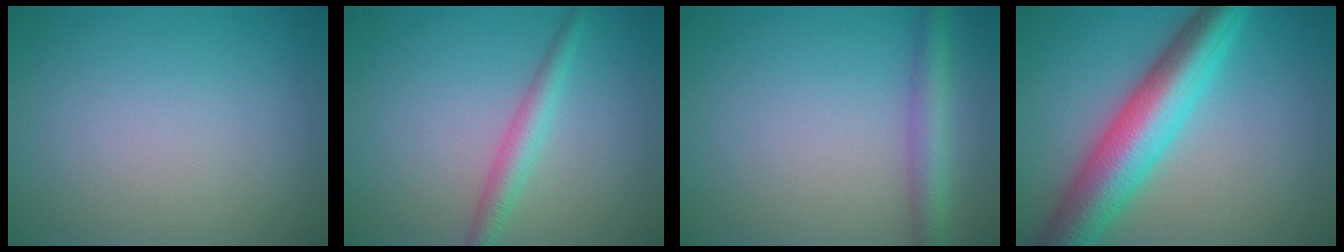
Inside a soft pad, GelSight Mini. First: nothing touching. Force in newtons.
{"total": 2.5, "press": 2.5, "slide": 0.1}
{"total": 3.1, "press": 3.1, "slide": 0.1}
{"total": 9.0, "press": 9.0, "slide": 0.1}